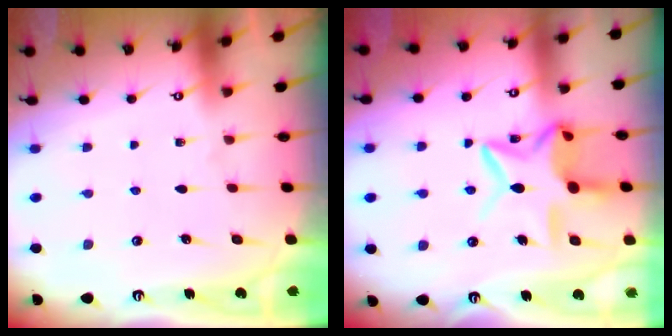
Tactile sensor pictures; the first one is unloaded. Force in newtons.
{"total": 12.4, "press": 12.3, "slide": 1.0}